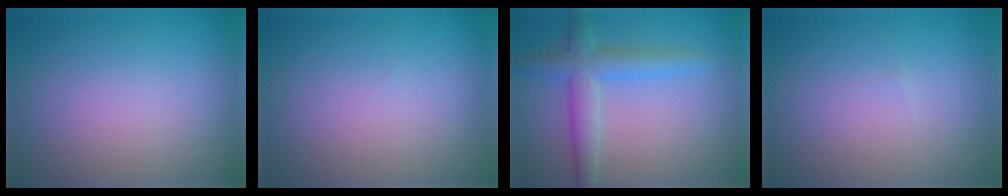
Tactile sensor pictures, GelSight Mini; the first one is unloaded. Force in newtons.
{"total": 0.0}
{"total": 3.9, "press": 3.9, "slide": 0.1}
{"total": 0.0}